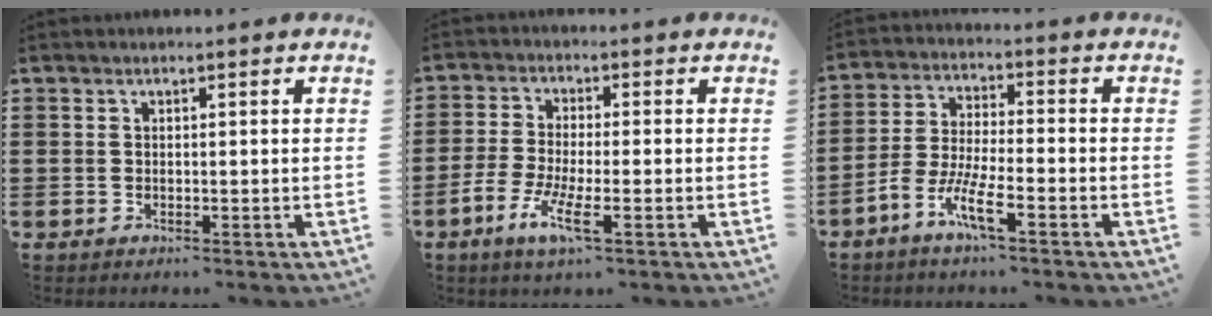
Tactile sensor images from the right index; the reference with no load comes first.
{"total": 5.9, "force": [-2.9, 0.9, 5.0], "torque": [-0.109, -0.013, -0.057]}
{"total": 6.8, "force": [-4.4, 0.9, 5.1], "torque": [-0.124, -0.013, -0.088]}